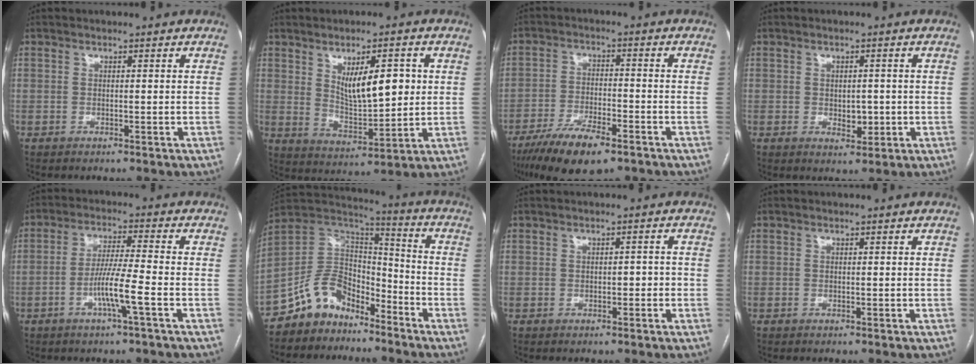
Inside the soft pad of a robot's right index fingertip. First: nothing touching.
{"total": 9.9, "force": [2.7, 3.4, 8.9], "torque": [-0.147, -0.002, 0.056]}
{"total": 11.0, "force": [-7.4, 2.9, 7.6], "torque": [-0.133, -0.018, -0.126]}
{"total": 3.2, "force": [-0.4, 1.9, 2.6], "torque": [-0.035, -0.002, 0.002]}
{"total": 9.0, "force": [-3.5, -0.7, 8.2], "torque": [-0.158, -0.001, -0.070]}
{"total": 11.2, "force": [-8.3, 6.5, 3.6], "torque": [-0.072, 0.053, -0.158]}
{"total": 1.4, "force": [-0.4, 0.9, 1.1], "torque": [-0.014, 0.010, -0.004]}
{"total": 0.0}